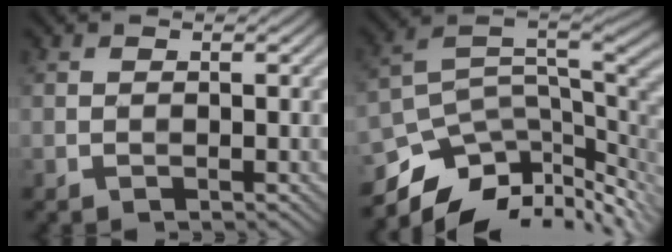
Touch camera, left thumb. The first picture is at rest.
{"total": 11.6, "force": [-6.4, 6.4, 7.4], "torque": [-0.156, -0.021, -0.101]}